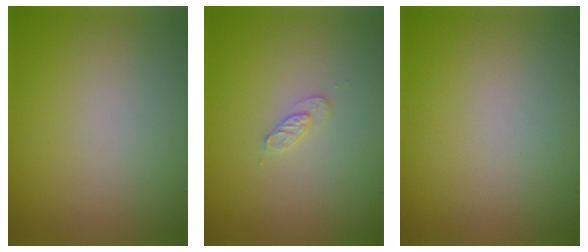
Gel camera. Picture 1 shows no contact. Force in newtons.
{"total": 1.1, "press": 1.1, "slide": 0.2}
{"total": 0.0}